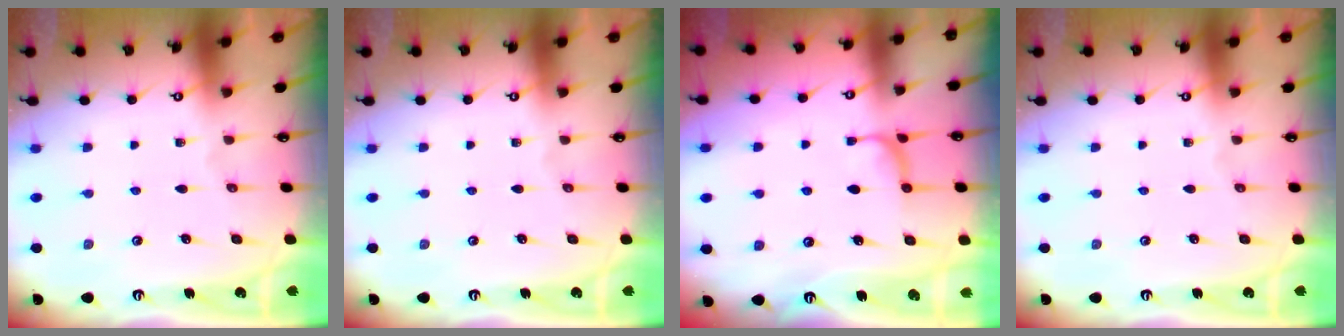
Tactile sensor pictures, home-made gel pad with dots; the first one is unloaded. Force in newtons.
{"total": 0.0}
{"total": 0.8, "press": 0.4, "slide": 0.7}
{"total": 0.0}